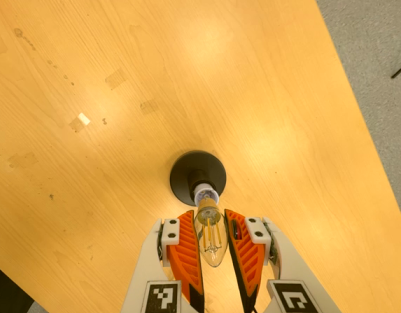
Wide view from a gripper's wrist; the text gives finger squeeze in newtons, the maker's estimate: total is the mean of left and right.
{"total": 13.4, "left": 14.0, "right": 12.8}